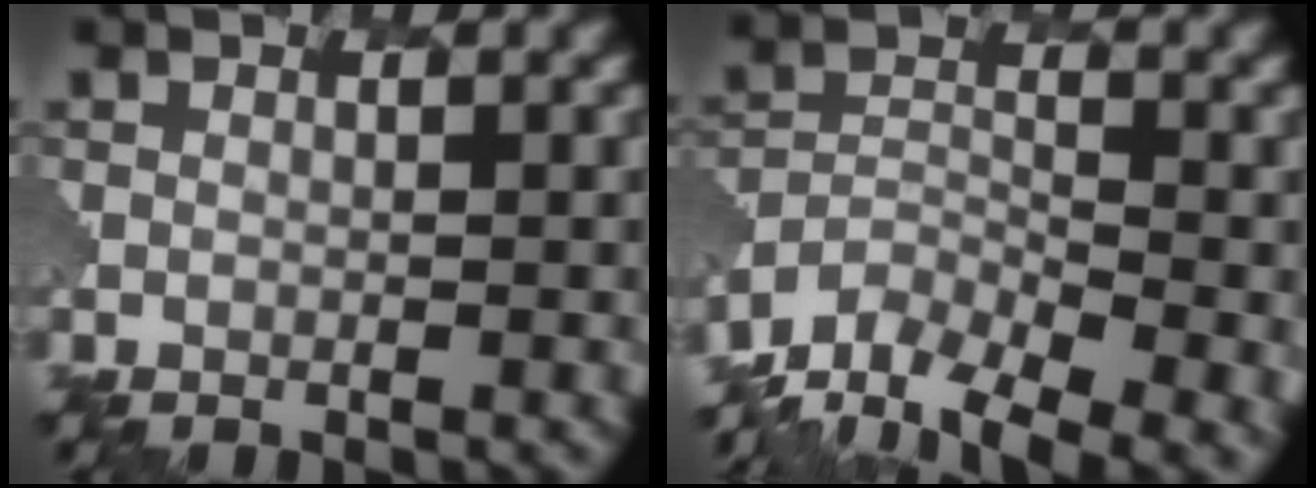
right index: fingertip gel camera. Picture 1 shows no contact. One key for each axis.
{"total": 10.1, "fx": -7.9, "fy": 4.5, "fz": 4.3, "tx": -0.074, "ty": -0.018, "tz": -0.124}